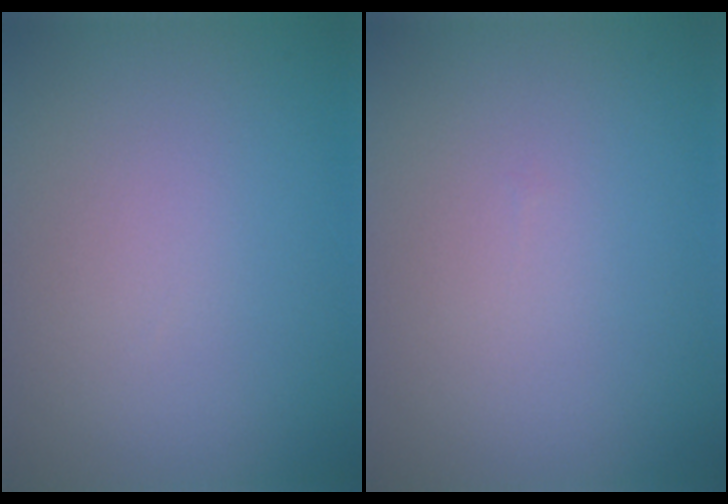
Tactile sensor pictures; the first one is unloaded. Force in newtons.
{"total": 0.0}